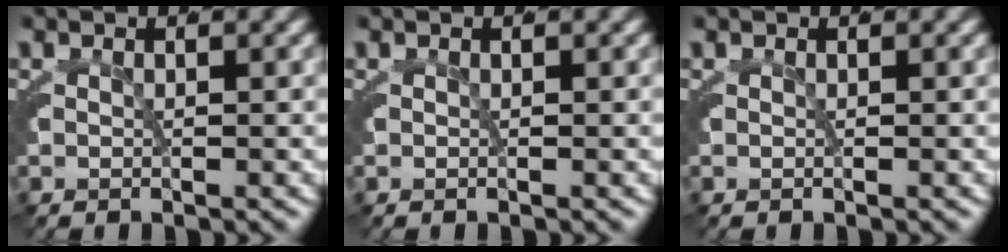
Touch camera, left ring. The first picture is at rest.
{"total": 0.0}
{"total": 0.0}